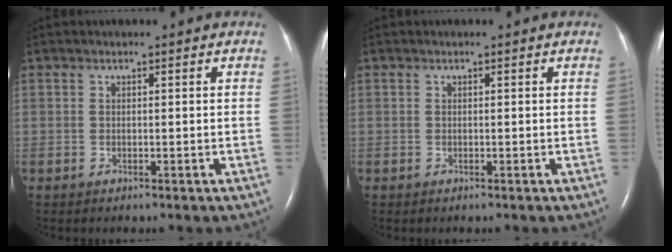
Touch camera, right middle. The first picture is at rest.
{"total": 0.0}